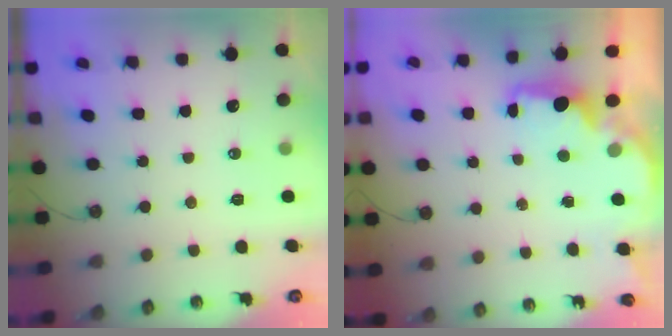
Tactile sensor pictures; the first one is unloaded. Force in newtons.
{"total": 2.5, "press": 2.3, "slide": 0.8}